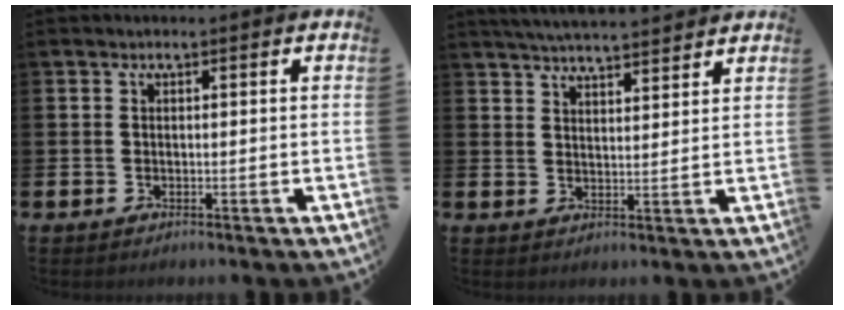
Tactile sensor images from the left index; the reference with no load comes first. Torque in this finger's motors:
{"motor_torque": [0.96, -1.18, 0.65, 0.18]}